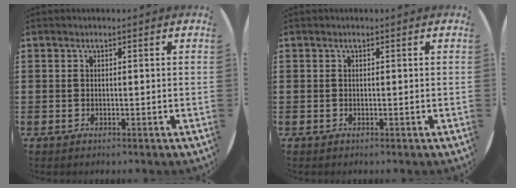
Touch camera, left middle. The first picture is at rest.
{"total": 0.0}